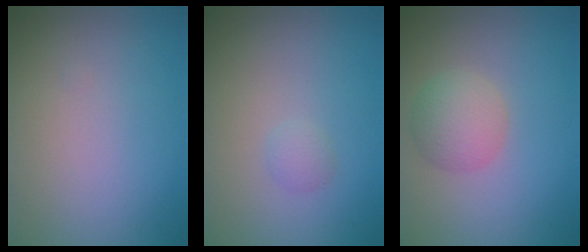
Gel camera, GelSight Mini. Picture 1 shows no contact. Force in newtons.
{"total": 0.9, "press": 0.9, "slide": 0.0}
{"total": 3.1, "press": 3.1, "slide": 0.1}